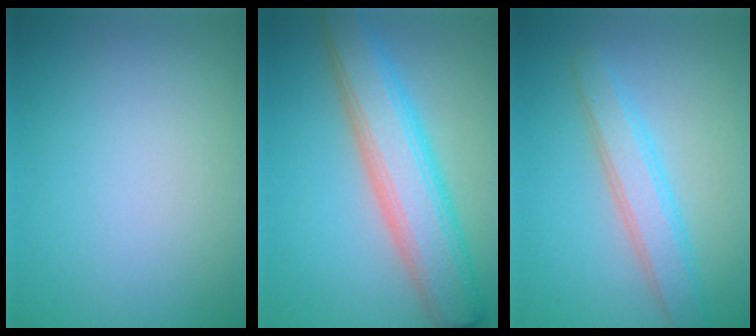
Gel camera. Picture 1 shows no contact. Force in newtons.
{"total": 7.7, "press": 7.6, "slide": 0.5}
{"total": 3.6, "press": 3.6, "slide": 0.1}